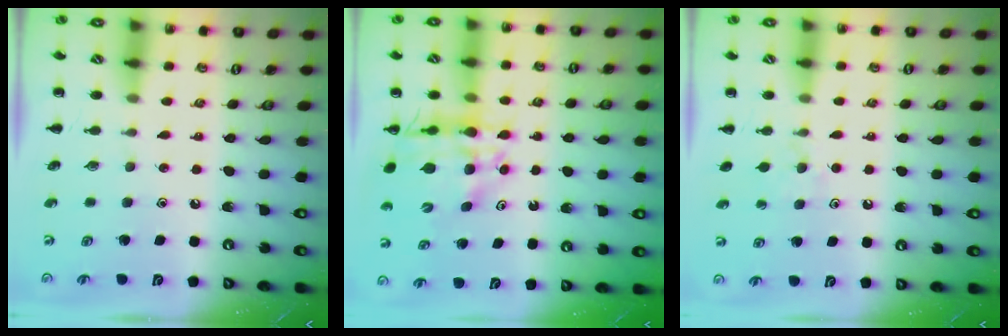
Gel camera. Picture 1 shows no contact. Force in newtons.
{"total": 13.5, "press": 12.9, "slide": 3.9}
{"total": 4.8, "press": 4.5, "slide": 1.7}